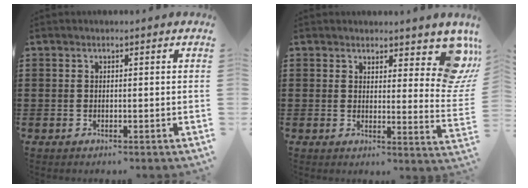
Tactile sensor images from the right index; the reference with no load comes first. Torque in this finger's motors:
{"motor_torque": [0.50, 0.47, 0.39, 0.03]}